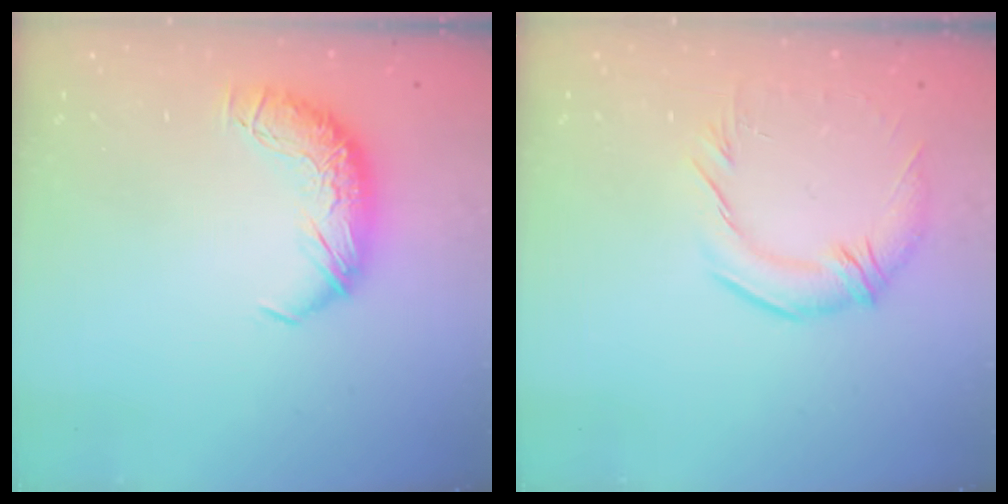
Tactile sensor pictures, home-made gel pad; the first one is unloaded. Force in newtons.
{"total": 3.0, "press": 1.4, "slide": 2.6}